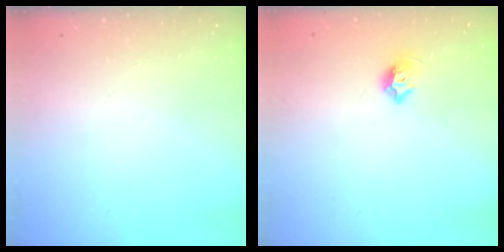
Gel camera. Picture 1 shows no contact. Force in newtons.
{"total": 6.6, "press": 6.5, "slide": 1.2}